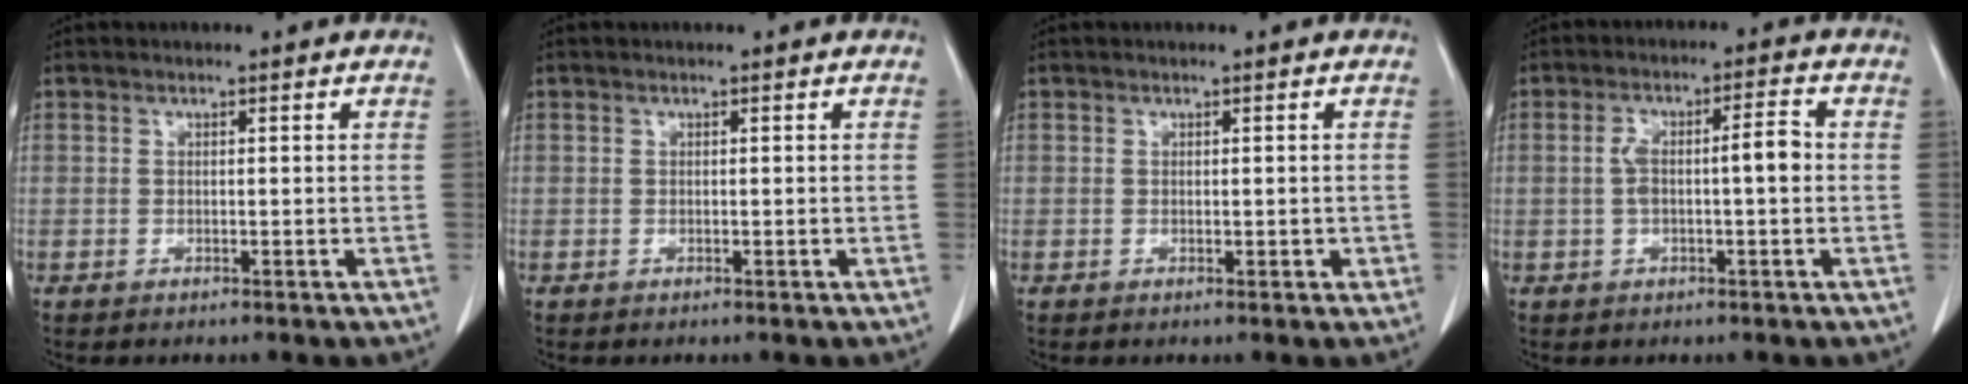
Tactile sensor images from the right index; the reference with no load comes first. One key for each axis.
{"total": 0.0}
{"total": 1.2, "fx": -0.1, "fy": 0.8, "fz": 0.8, "tx": -0.006, "ty": 0.000, "tz": 0.000}
{"total": 6.1, "fx": -0.2, "fy": 1.3, "fz": 5.9, "tx": -0.115, "ty": 0.025, "tz": -0.002}